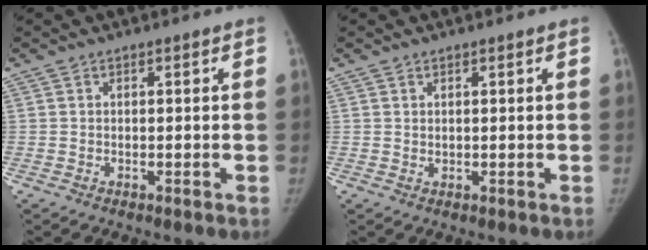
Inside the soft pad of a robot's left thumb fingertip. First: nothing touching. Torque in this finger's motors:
{"motor_torque": [-0.06, 0.01, -0.03, 0.14, -0.02]}